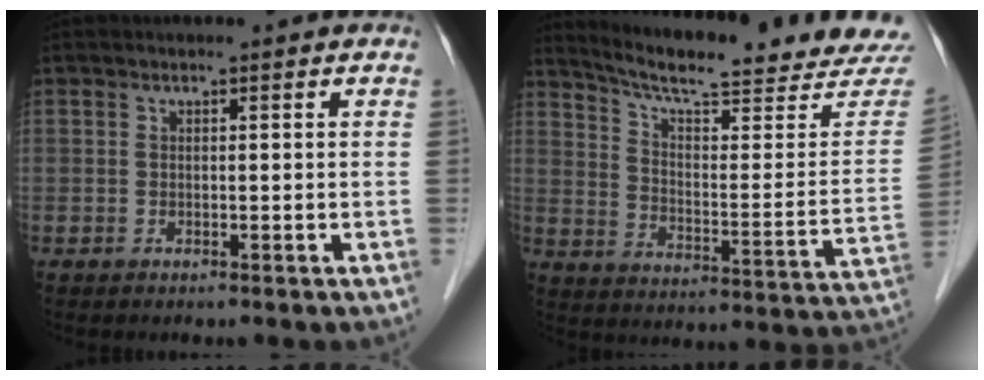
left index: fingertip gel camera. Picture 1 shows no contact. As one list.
[{"total": 22.2, "force": [20.6, 1.7, 8.1], "torque": [-0.122, -0.063, 0.274]}]